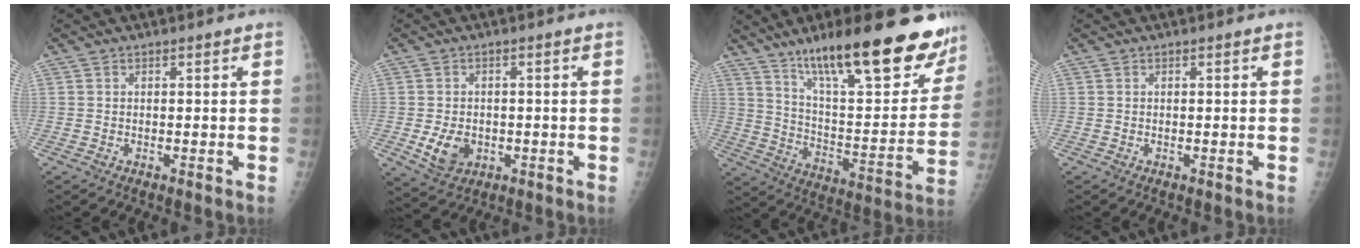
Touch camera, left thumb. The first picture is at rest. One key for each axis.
{"total": 5.7, "fx": -1.2, "fy": 4.3, "fz": 3.5, "tx": -0.050, "ty": -0.003, "tz": -0.008}
{"total": 28.7, "fx": 19.4, "fy": 7.5, "fz": 19.7, "tx": -0.254, "ty": -0.071, "tz": 0.300}
{"total": 0.0}